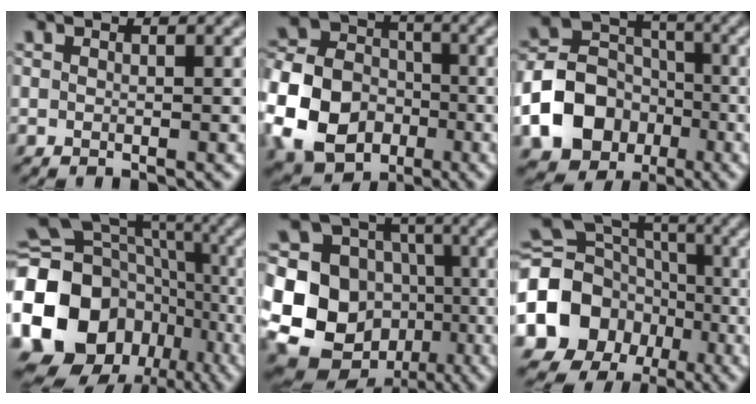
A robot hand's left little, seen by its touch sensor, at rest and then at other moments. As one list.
[{"total": 12.0, "force": [-4.1, 9.4, 6.3], "torque": [-0.160, -0.015, -0.095]}, {"total": 10.1, "force": [-3.8, 8.1, 4.8], "torque": [-0.092, -0.003, -0.091]}, {"total": 23.1, "force": [-6.4, 19.8, 10.2], "torque": [-0.214, -0.014, -0.127]}, {"total": 18.3, "force": [-3.6, 16.4, 7.3], "torque": [-0.181, 0.006, -0.084]}, {"total": 13.5, "force": [-3.7, 11.4, 6.2], "torque": [-0.153, -0.013, -0.080]}]